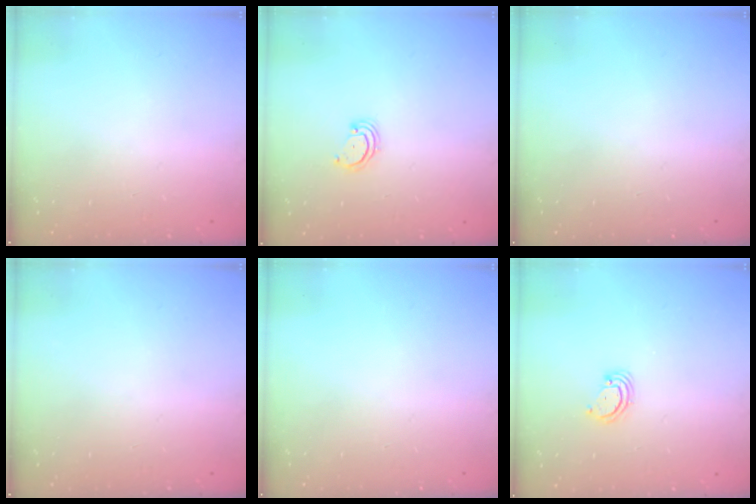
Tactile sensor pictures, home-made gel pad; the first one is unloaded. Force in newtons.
{"total": 2.3, "press": 2.2, "slide": 0.2}
{"total": 0.0}
{"total": 0.0}
{"total": 0.0}
{"total": 3.0, "press": 3.0, "slide": 0.3}